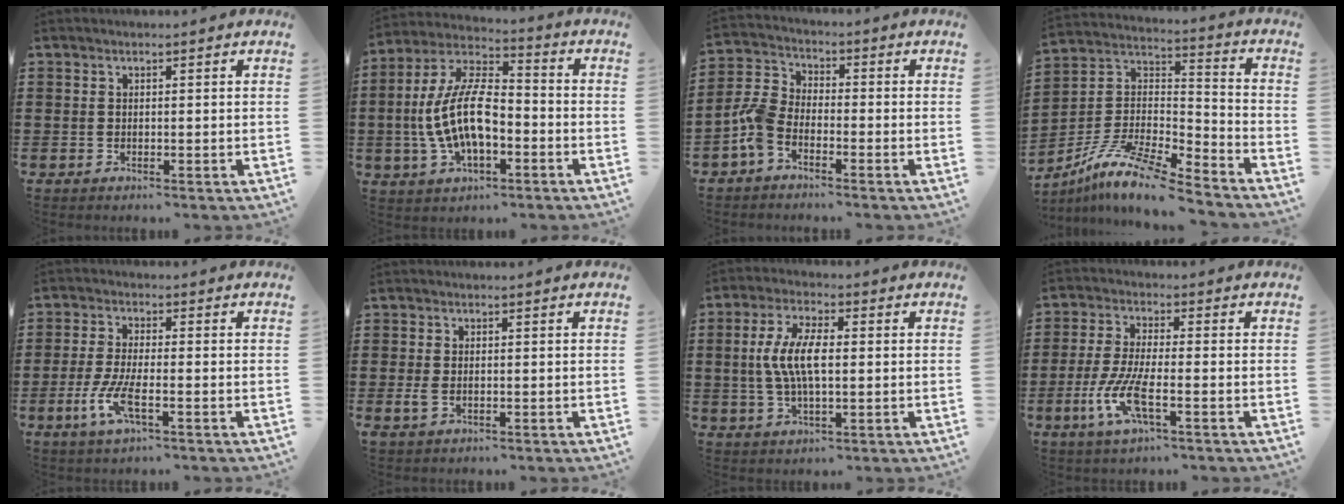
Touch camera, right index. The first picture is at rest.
{"total": 12.4, "force": [-2.6, 5.8, 10.6], "torque": [-0.244, -0.001, -0.054]}
{"total": 5.1, "force": [-3.3, 2.6, 2.9], "torque": [-0.090, -0.002, -0.076]}
{"total": 11.1, "force": [-9.1, 1.6, 6.1], "torque": [-0.130, 0.011, -0.188]}
{"total": 6.0, "force": [-2.5, 1.4, 5.3], "torque": [-0.120, -0.013, -0.051]}
{"total": 1.9, "force": [-0.4, 1.0, 1.5], "torque": [-0.046, -0.005, -0.013]}
{"total": 7.6, "force": [0.0, 2.9, 7.1], "torque": [-0.165, -0.005, -0.011]}
{"total": 7.4, "force": [-3.1, 1.7, 6.5], "torque": [-0.155, -0.018, -0.065]}